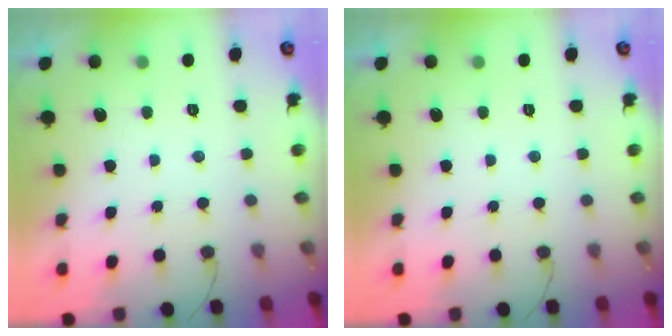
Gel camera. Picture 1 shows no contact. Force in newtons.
{"total": 0.0}